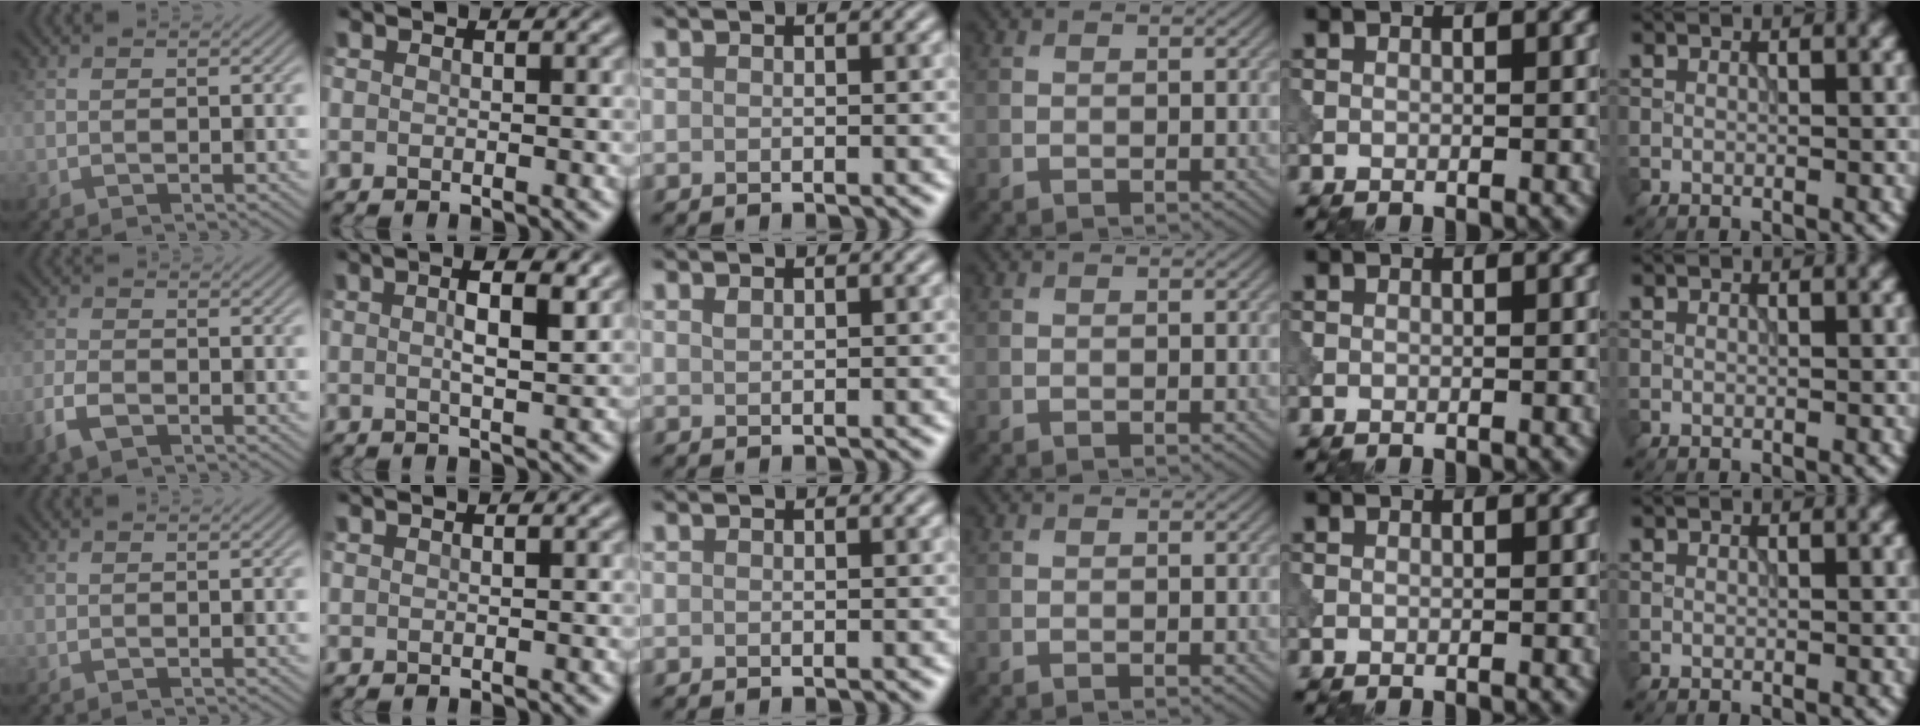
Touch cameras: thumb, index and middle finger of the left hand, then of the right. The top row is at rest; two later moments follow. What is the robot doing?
{"motion": "dispense", "object": "pipette"}